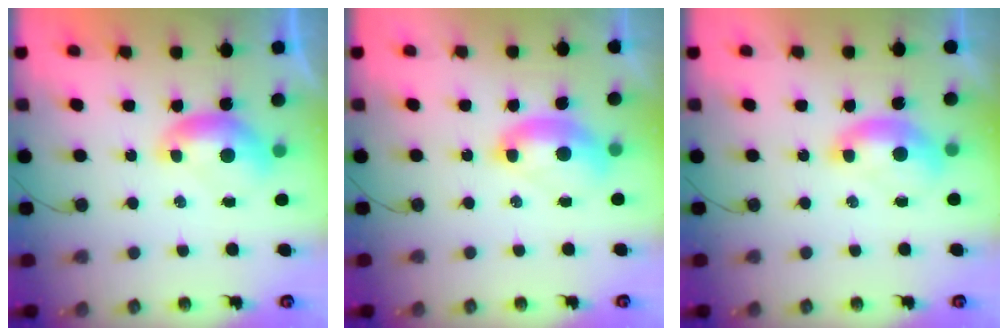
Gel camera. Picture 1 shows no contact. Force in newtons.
{"total": 2.6, "press": 2.5, "slide": 0.6}
{"total": 1.7, "press": 1.5, "slide": 0.6}